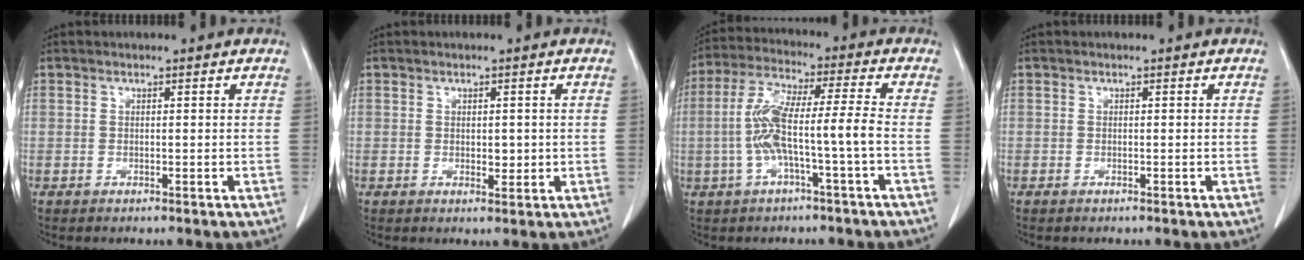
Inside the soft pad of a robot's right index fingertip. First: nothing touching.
{"total": 1.9, "force": [0.1, 1.2, 1.5], "torque": [-0.018, -0.001, 0.008]}
{"total": 9.5, "force": [-1.9, 0.2, 9.3], "torque": [-0.194, 0.026, -0.036]}
{"total": 0.0}